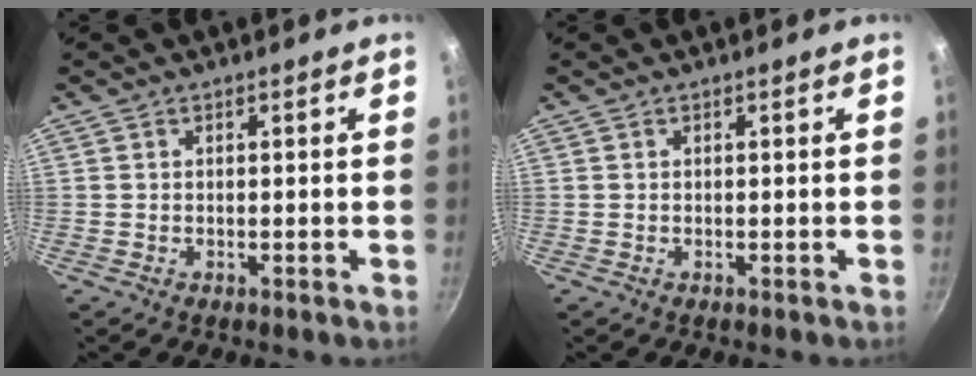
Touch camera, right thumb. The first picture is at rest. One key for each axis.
{"total": 0.0}